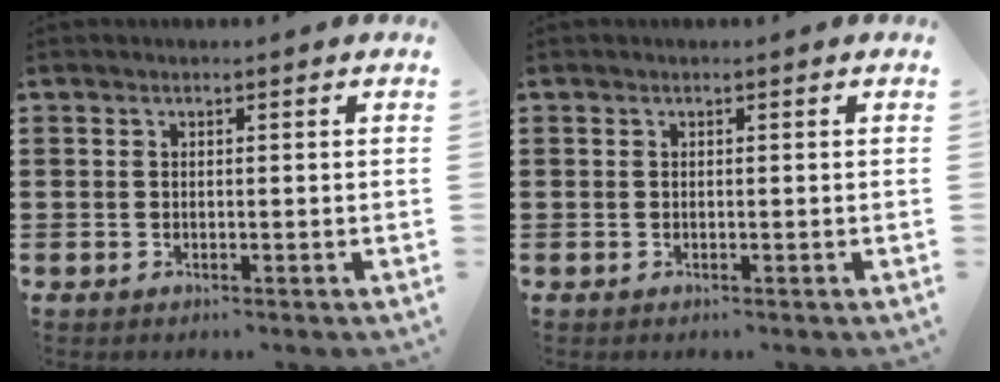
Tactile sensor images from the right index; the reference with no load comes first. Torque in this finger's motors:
{"motor_torque": [-0.01, 0.00, 0.00, 0.00]}